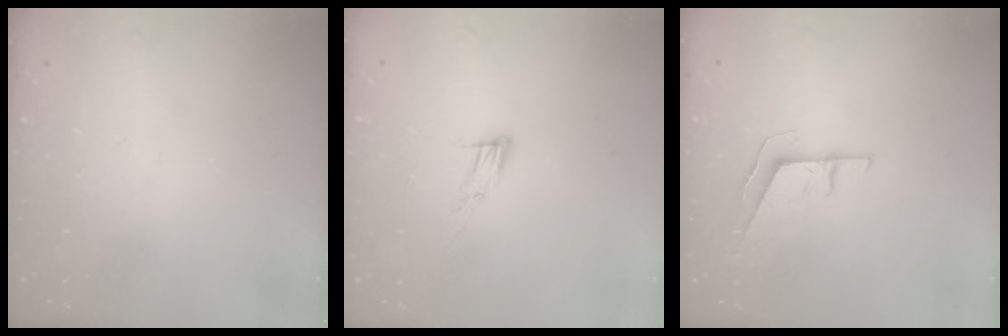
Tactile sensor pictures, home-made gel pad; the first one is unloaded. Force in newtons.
{"total": 8.5, "press": 8.4, "slide": 1.5}
{"total": 5.9, "press": 5.7, "slide": 1.3}